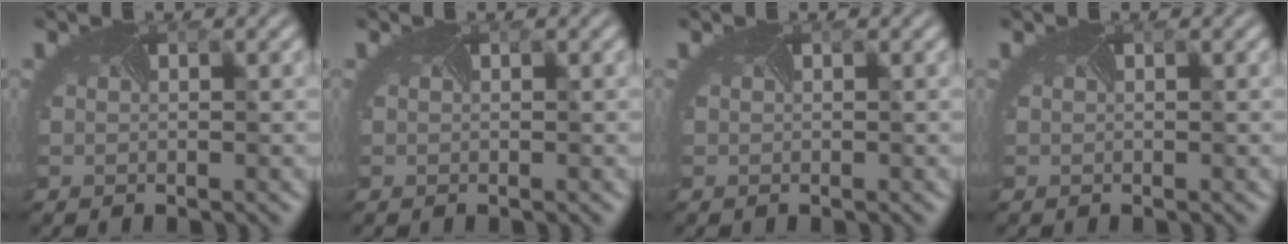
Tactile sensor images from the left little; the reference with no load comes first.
{"total": 0.0}
{"total": 0.0}
{"total": 0.0}